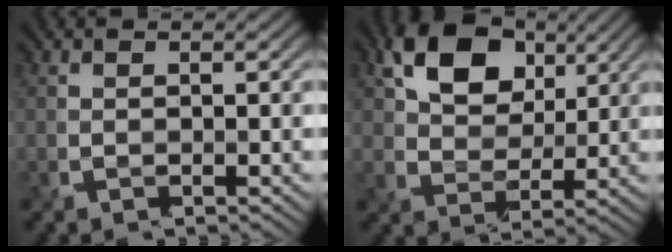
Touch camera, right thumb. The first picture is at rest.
{"total": 9.6, "force": [3.9, 6.5, 5.9], "torque": [-0.121, 0.004, 0.061]}